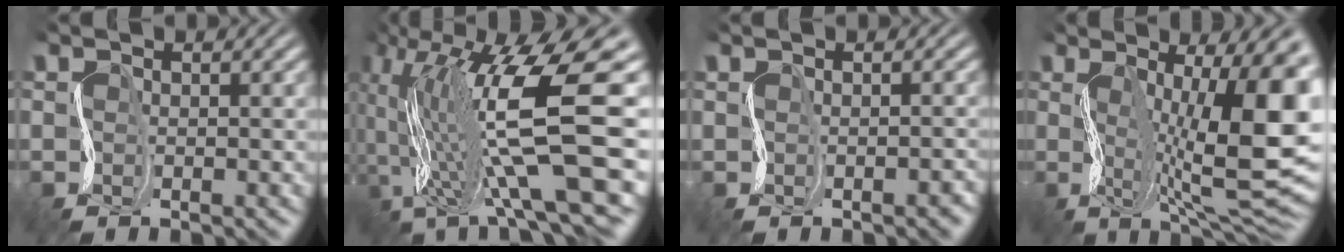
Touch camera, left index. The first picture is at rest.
{"total": 13.6, "force": [-0.3, 3.9, 13.0], "torque": [-0.247, 0.029, 0.000]}
{"total": 1.8, "force": [-0.6, 0.8, 1.4], "torque": [-0.003, 0.005, 0.001]}
{"total": 14.3, "force": [1.0, 4.4, 13.6], "torque": [-0.183, 0.011, 0.025]}